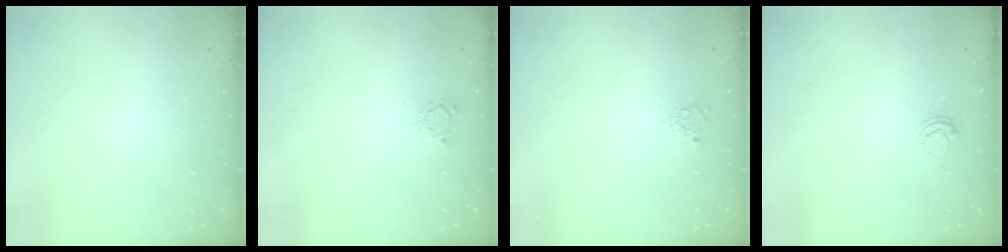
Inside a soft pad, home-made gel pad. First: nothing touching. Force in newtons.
{"total": 2.8, "press": 2.7, "slide": 0.4}
{"total": 4.9, "press": 4.9, "slide": 0.1}
{"total": 3.6, "press": 3.6, "slide": 0.5}